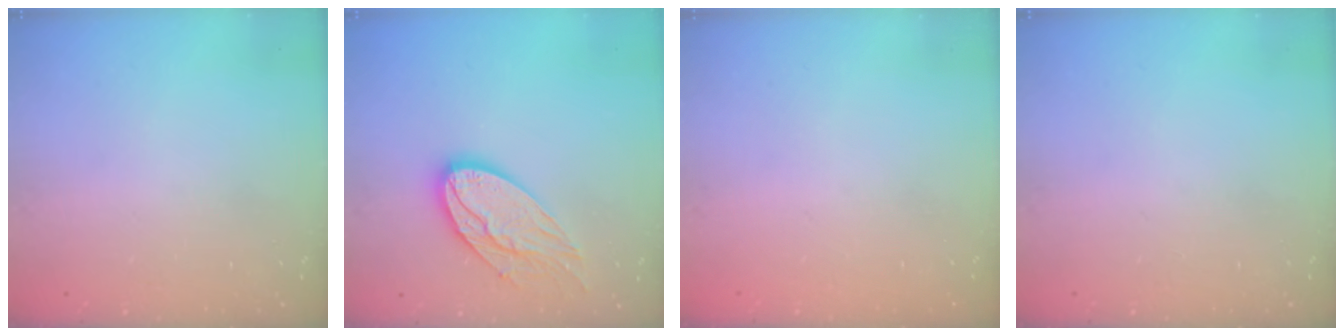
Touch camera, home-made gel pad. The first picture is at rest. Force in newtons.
{"total": 14.7, "press": 14.6, "slide": 0.9}
{"total": 0.0}
{"total": 0.0}